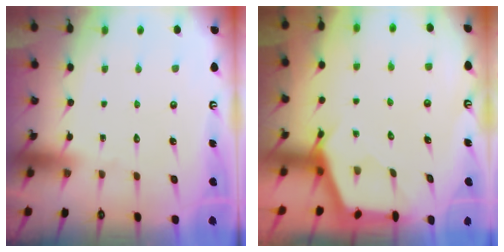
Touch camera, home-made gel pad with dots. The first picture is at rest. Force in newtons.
{"total": 2.8, "press": 2.7, "slide": 0.4}